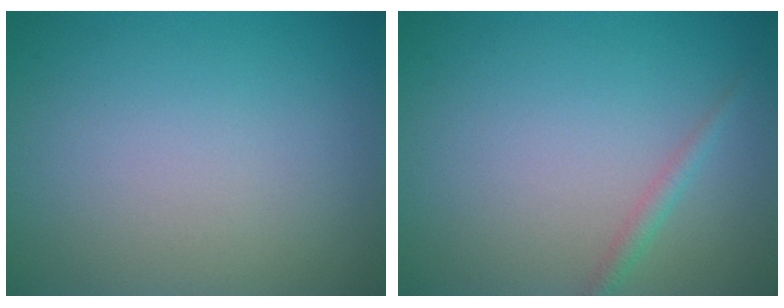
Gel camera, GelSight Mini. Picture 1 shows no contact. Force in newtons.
{"total": 1.2, "press": 1.2, "slide": 0.0}